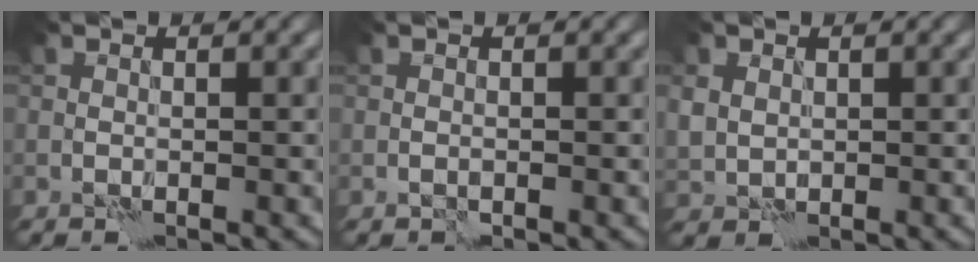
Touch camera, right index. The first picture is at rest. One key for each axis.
{"total": 0.0}
{"total": 1.9, "fx": 0.7, "fy": 1.6, "fz": 0.7, "tx": -0.020, "ty": -0.001, "tz": 0.014}